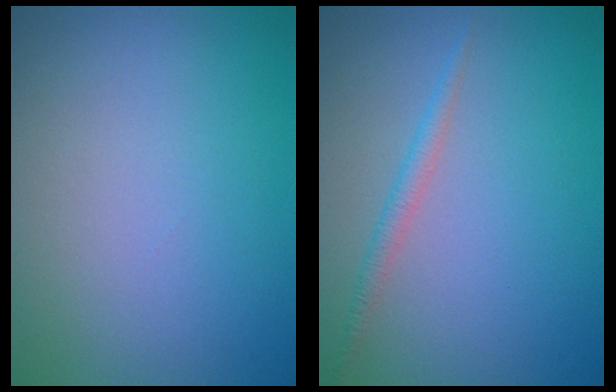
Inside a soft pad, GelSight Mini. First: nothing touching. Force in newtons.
{"total": 1.3, "press": 1.3, "slide": 0.1}